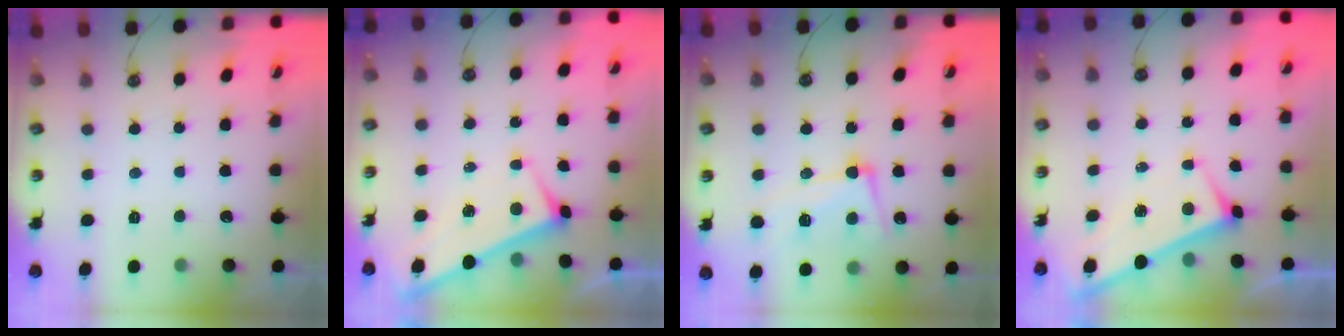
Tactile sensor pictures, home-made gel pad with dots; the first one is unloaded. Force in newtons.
{"total": 3.0, "press": 3.0, "slide": 0.0}
{"total": 8.0, "press": 7.8, "slide": 1.5}
{"total": 2.7, "press": 2.7, "slide": 0.4}